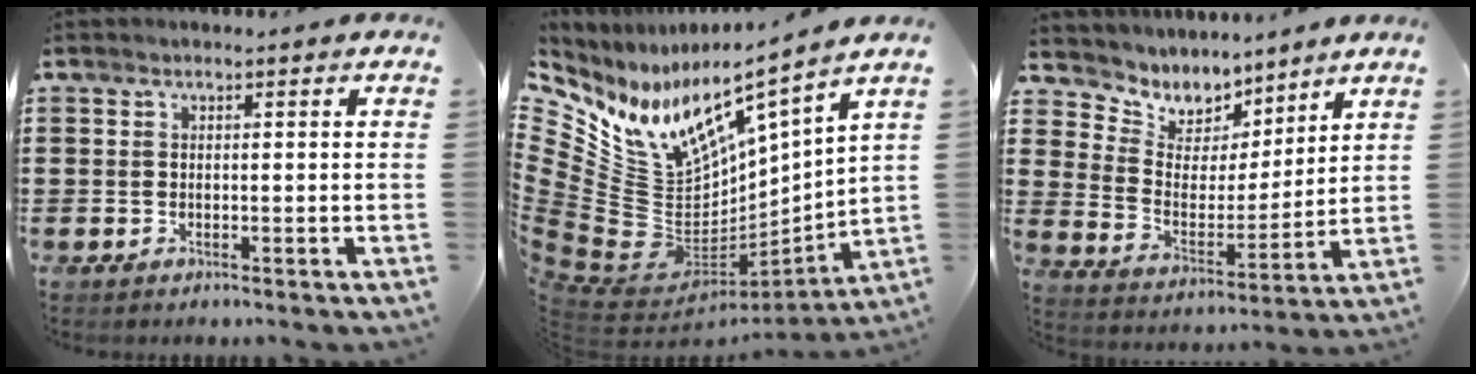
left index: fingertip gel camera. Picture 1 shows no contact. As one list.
[{"total": 12.1, "force": [6.2, 7.4, 7.3], "torque": [-0.195, -0.075, 0.102]}, {"total": 6.8, "force": [6.0, 3.3, -0.2], "torque": [-0.045, -0.047, 0.108]}]